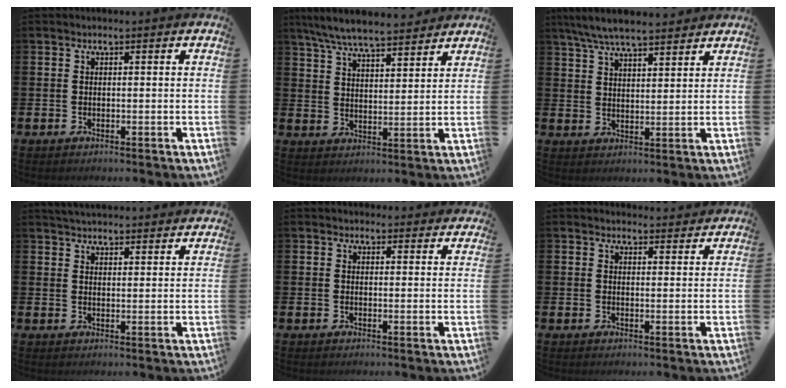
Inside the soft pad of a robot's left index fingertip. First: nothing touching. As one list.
[{"total": 7.3, "force": [6.8, 0.9, 2.3], "torque": [-0.073, -0.028, 0.125]}, {"total": 6.5, "force": [6.0, 0.9, 2.2], "torque": [-0.066, -0.018, 0.112]}, {"total": 3.8, "force": [3.8, 0.3, 0.2], "torque": [-0.006, -0.020, 0.070]}, {"total": 2.0, "force": [2.0, 0.6, -0.1], "torque": [0.011, -0.010, 0.034]}, {"total": 2.2, "force": [2.2, 0.5, -0.2], "torque": [0.008, -0.014, 0.038]}]